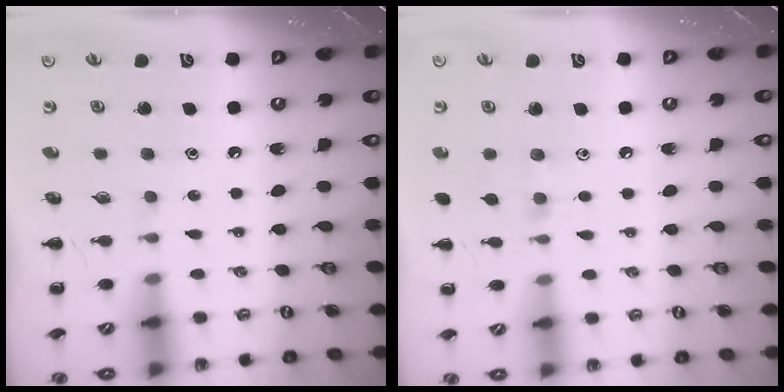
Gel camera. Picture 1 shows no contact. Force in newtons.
{"total": 5.7, "press": 5.5, "slide": 1.7}